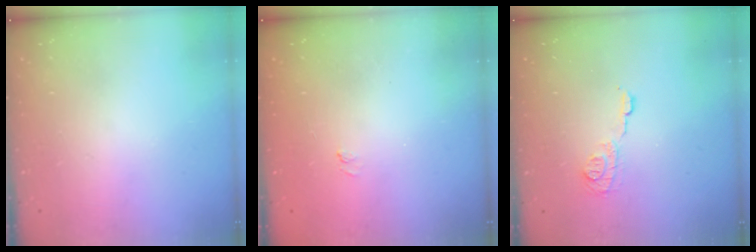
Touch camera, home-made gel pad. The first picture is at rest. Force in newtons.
{"total": 1.0, "press": 0.2, "slide": 1.0}
{"total": 6.7, "press": 6.7, "slide": 0.0}